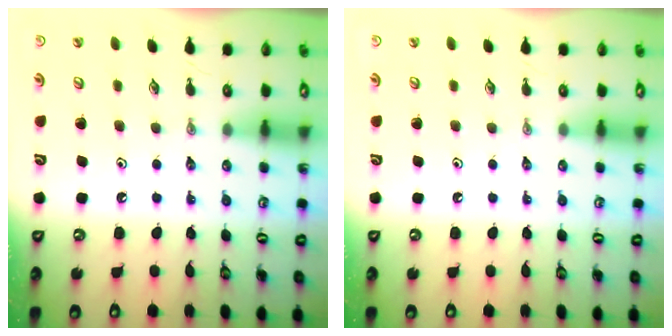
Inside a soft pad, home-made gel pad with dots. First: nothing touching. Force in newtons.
{"total": 0.0}